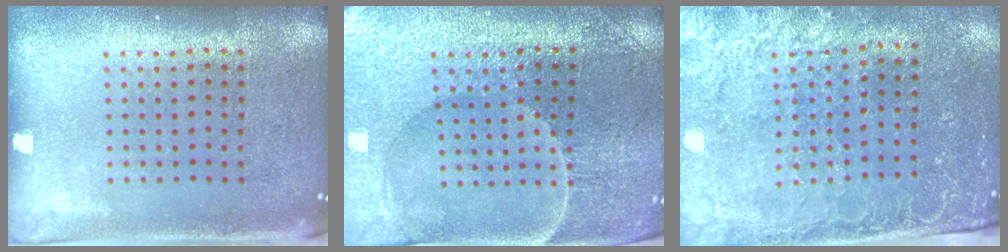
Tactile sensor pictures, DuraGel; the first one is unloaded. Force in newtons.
{"total": 3.5, "press": 3.5, "slide": 0.2}
{"total": 3.0, "press": 2.8, "slide": 1.1}